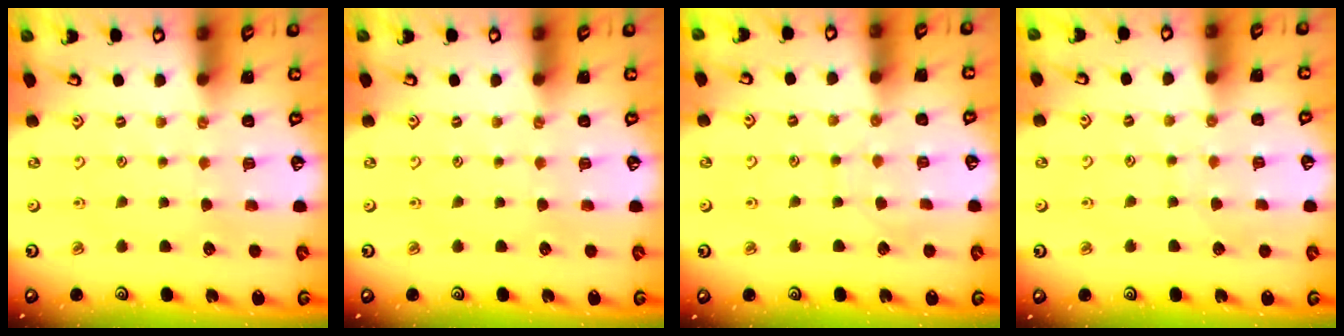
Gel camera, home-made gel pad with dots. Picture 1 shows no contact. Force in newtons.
{"total": 0.0}
{"total": 3.5, "press": 3.5, "slide": 0.2}
{"total": 4.8, "press": 4.7, "slide": 0.6}